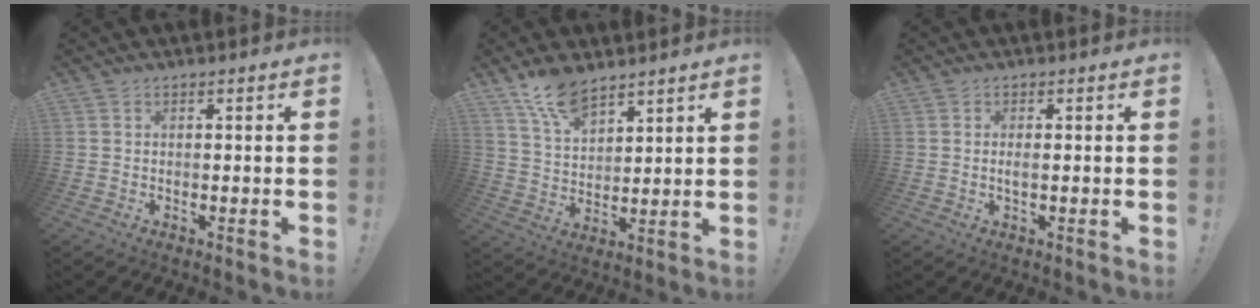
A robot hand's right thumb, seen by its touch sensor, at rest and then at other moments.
{"total": 10.2, "force": [7.9, 4.4, 4.7], "torque": [-0.095, -0.043, 0.152]}
{"total": 1.5, "force": [-0.3, 0.3, 1.5], "torque": [-0.026, 0.000, -0.007]}